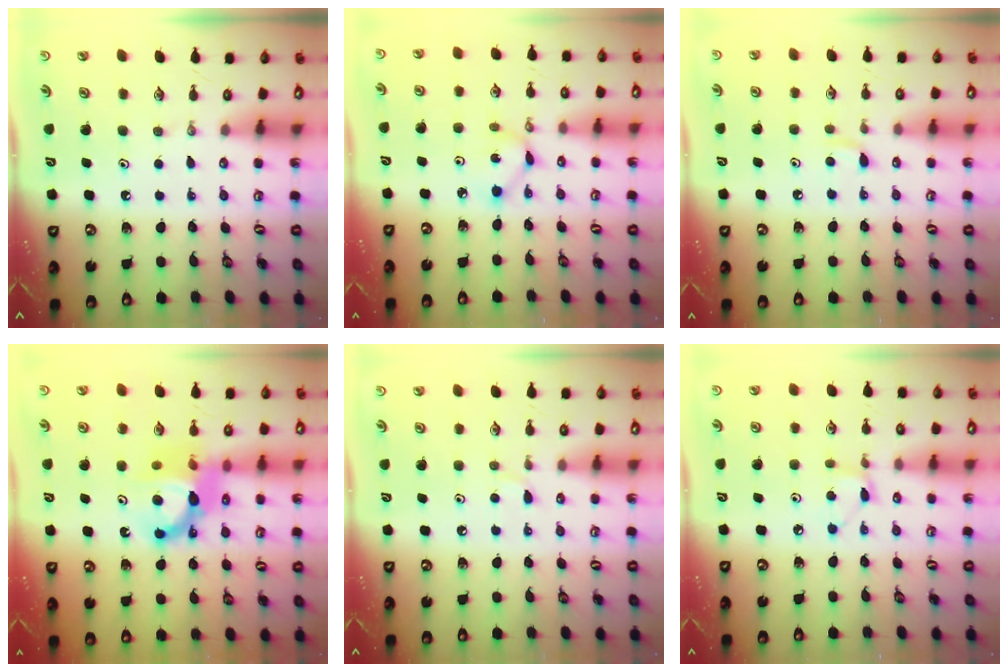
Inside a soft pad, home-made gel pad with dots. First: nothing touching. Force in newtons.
{"total": 2.8, "press": 2.8, "slide": 0.1}
{"total": 4.1, "press": 4.1, "slide": 0.6}
{"total": 11.9, "press": 11.9, "slide": 1.1}
{"total": 2.9, "press": 2.8, "slide": 0.5}
{"total": 4.2, "press": 4.1, "slide": 0.6}